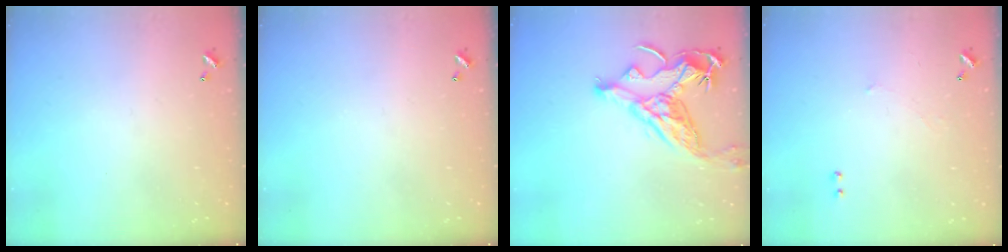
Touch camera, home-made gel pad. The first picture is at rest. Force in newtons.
{"total": 0.0}
{"total": 10.9, "press": 10.7, "slide": 1.8}
{"total": 1.3, "press": 1.0, "slide": 0.7}